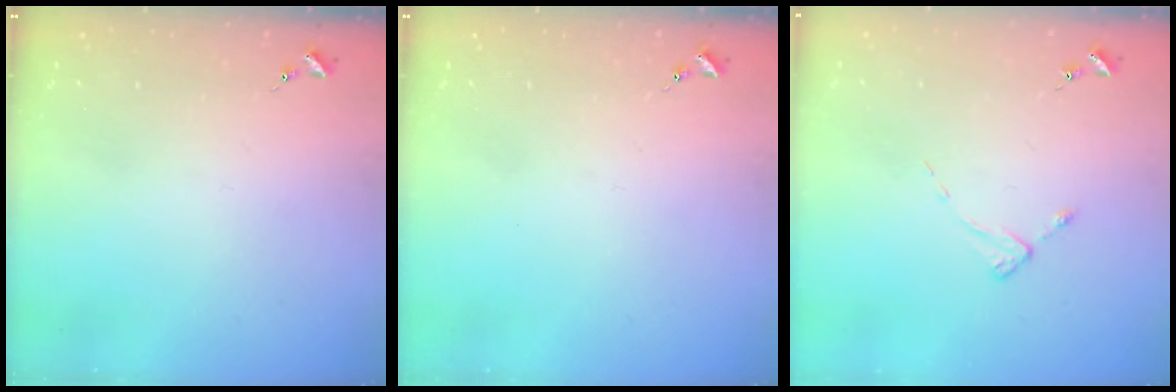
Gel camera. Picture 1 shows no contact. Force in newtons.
{"total": 0.0}
{"total": 1.9, "press": 1.8, "slide": 0.3}